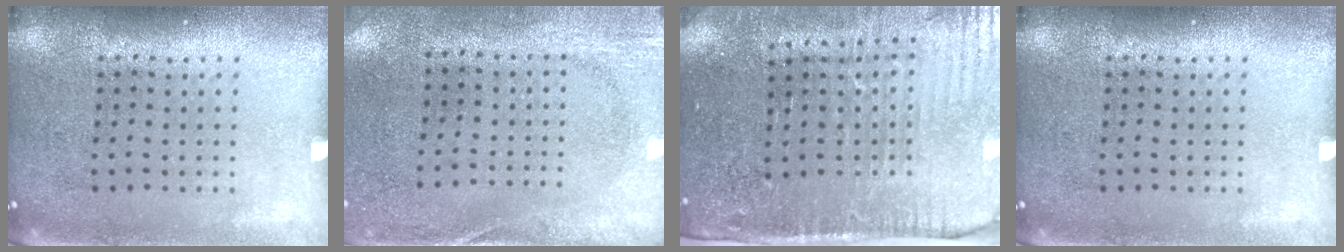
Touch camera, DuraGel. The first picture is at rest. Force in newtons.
{"total": 2.7, "press": 2.1, "slide": 1.7}
{"total": 4.4, "press": 3.8, "slide": 2.3}
{"total": 0.0}